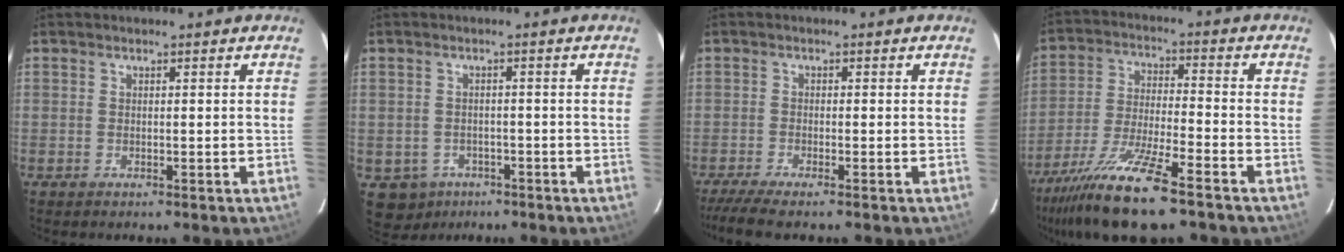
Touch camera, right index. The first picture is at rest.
{"total": 5.9, "force": [-2.5, 5.3, 0.7], "torque": [-0.018, 0.007, -0.029]}
{"total": 5.3, "force": [-4.2, 0.2, 3.3], "torque": [-0.057, -0.012, -0.073]}
{"total": 13.8, "force": [-9.7, 1.0, 9.8], "torque": [-0.193, -0.037, -0.176]}